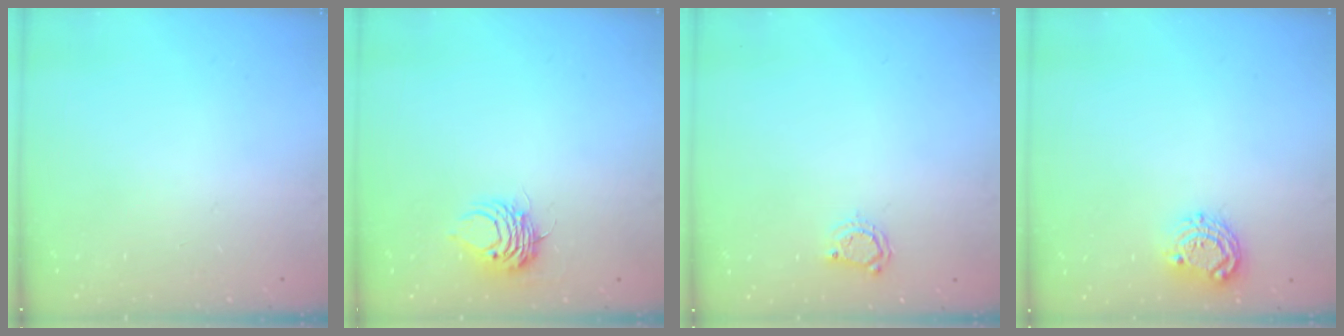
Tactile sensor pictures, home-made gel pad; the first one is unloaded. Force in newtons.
{"total": 7.4, "press": 7.4, "slide": 0.3}
{"total": 3.9, "press": 3.9, "slide": 0.6}
{"total": 8.3, "press": 8.3, "slide": 0.3}